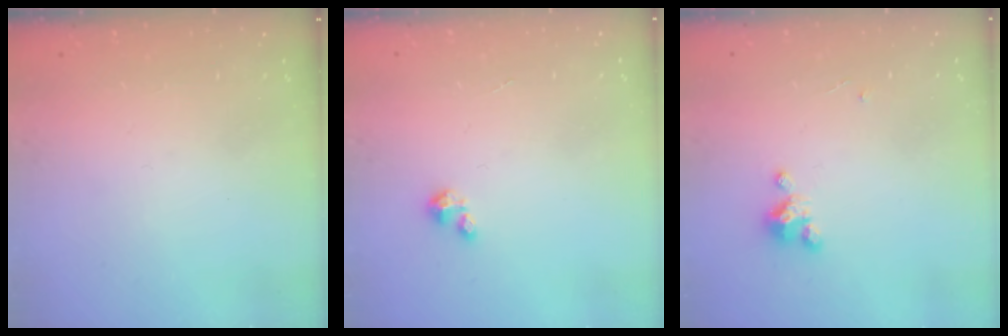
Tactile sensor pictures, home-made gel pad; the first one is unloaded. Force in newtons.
{"total": 1.2, "press": 1.2, "slide": 0.2}
{"total": 2.7, "press": 2.7, "slide": 0.3}